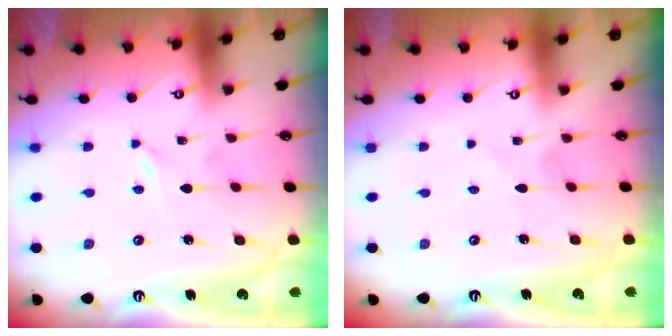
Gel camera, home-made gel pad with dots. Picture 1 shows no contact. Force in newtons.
{"total": 1.0, "press": 1.0, "slide": 0.1}